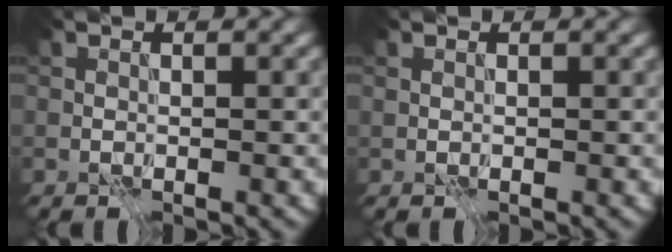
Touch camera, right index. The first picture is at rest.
{"total": 0.0}